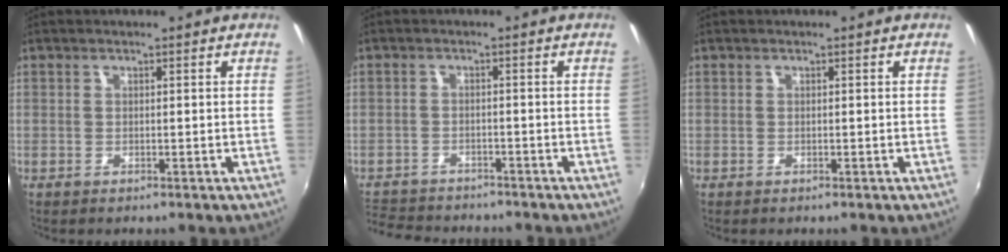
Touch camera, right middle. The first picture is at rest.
{"total": 7.5, "force": [-6.5, 3.5, 1.4], "torque": [-0.055, 0.010, -0.110]}
{"total": 0.0}